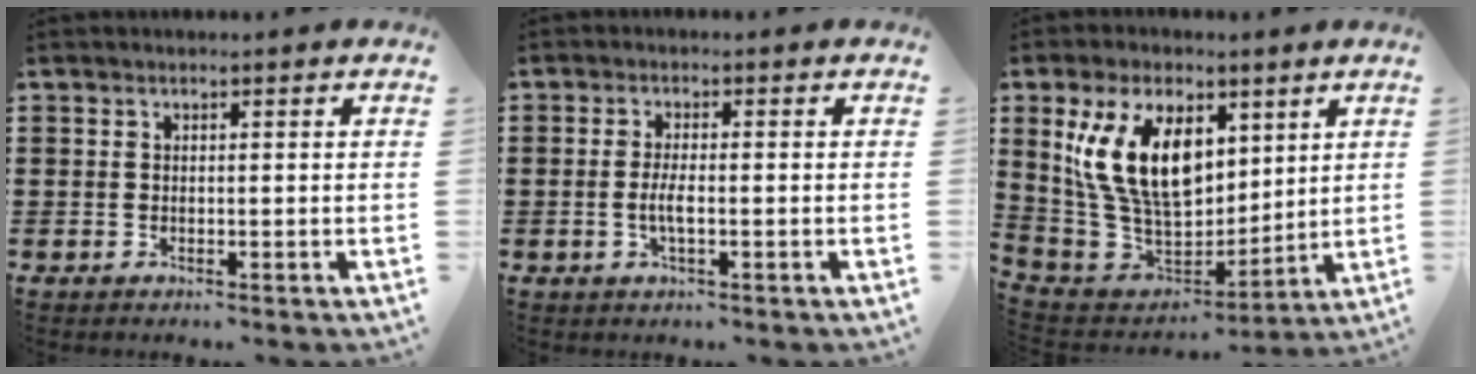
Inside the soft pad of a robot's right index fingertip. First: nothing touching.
{"total": 2.8, "force": [-0.7, 0.6, 2.7], "torque": [-0.062, -0.005, -0.017]}
{"total": 14.0, "force": [4.7, 8.4, 10.2], "torque": [-0.239, 0.015, 0.089]}